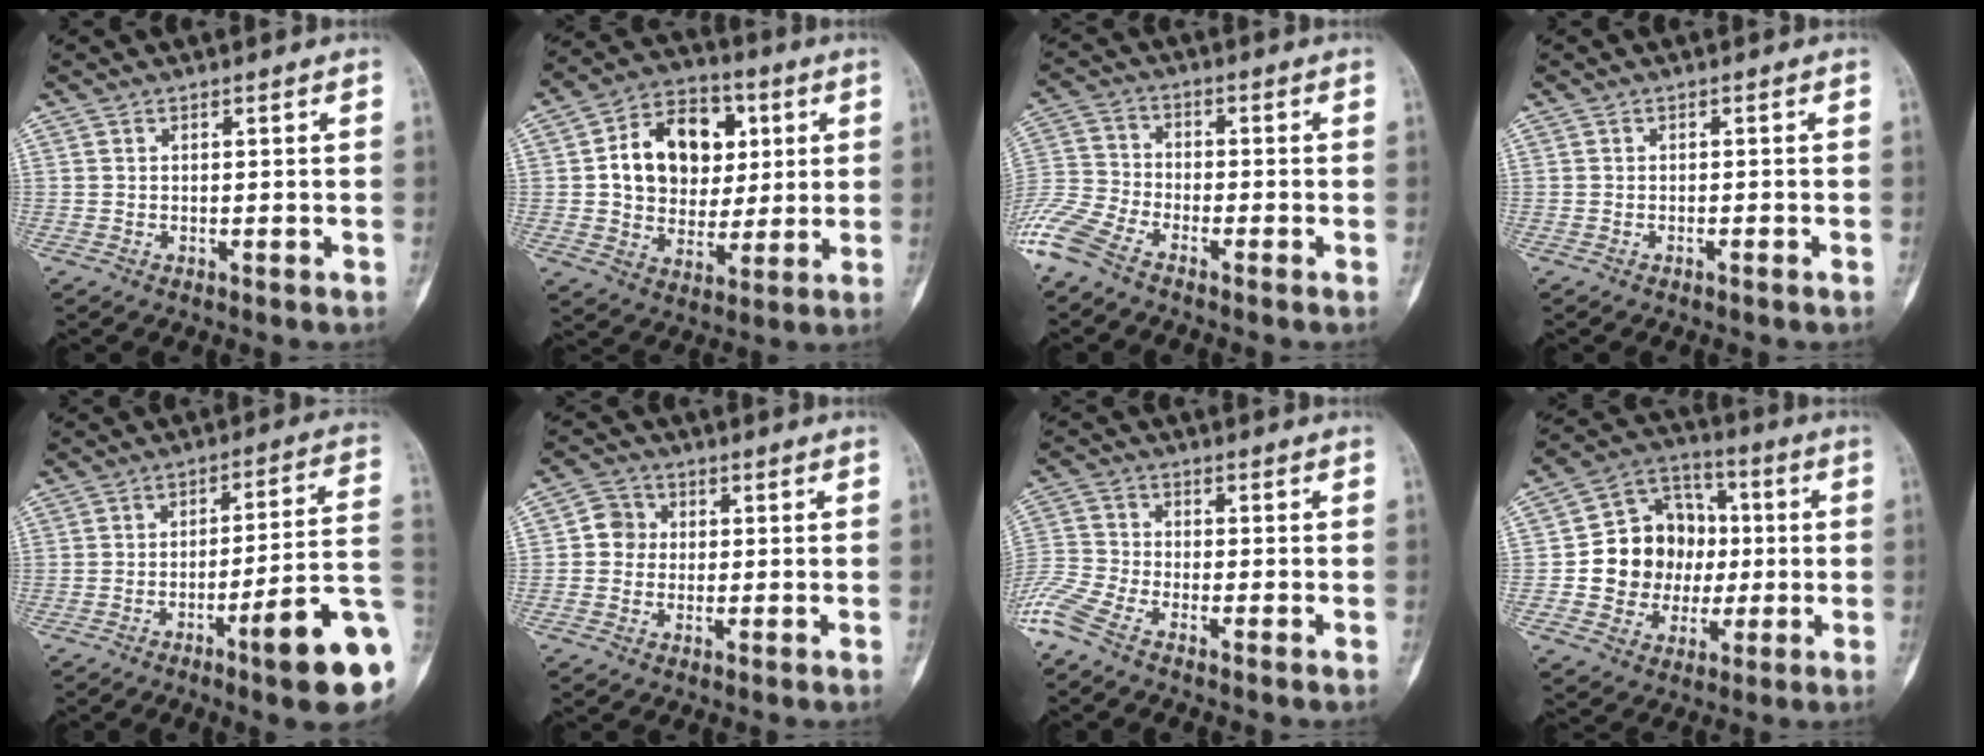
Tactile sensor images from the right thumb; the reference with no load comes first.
{"total": 16.3, "force": [3.3, 12.5, 9.9], "torque": [-0.121, 0.008, 0.057]}
{"total": 9.3, "force": [-7.0, 3.4, 5.1], "torque": [-0.129, 0.013, -0.150]}
{"total": 0.5, "force": [-0.4, 0.0, 0.4], "torque": [-0.014, 0.004, -0.004]}
{"total": 16.3, "force": [-6.3, 2.2, 14.9], "torque": [-0.166, 0.037, -0.085]}
{"total": 4.5, "force": [0.3, 4.3, 1.4], "torque": [0.000, 0.010, -0.003]}
{"total": 7.2, "force": [-5.4, 1.8, 4.3], "torque": [-0.126, 0.006, -0.123]}
{"total": 15.3, "force": [-0.4, 13.1, 7.8], "torque": [-0.077, 0.030, 0.001]}